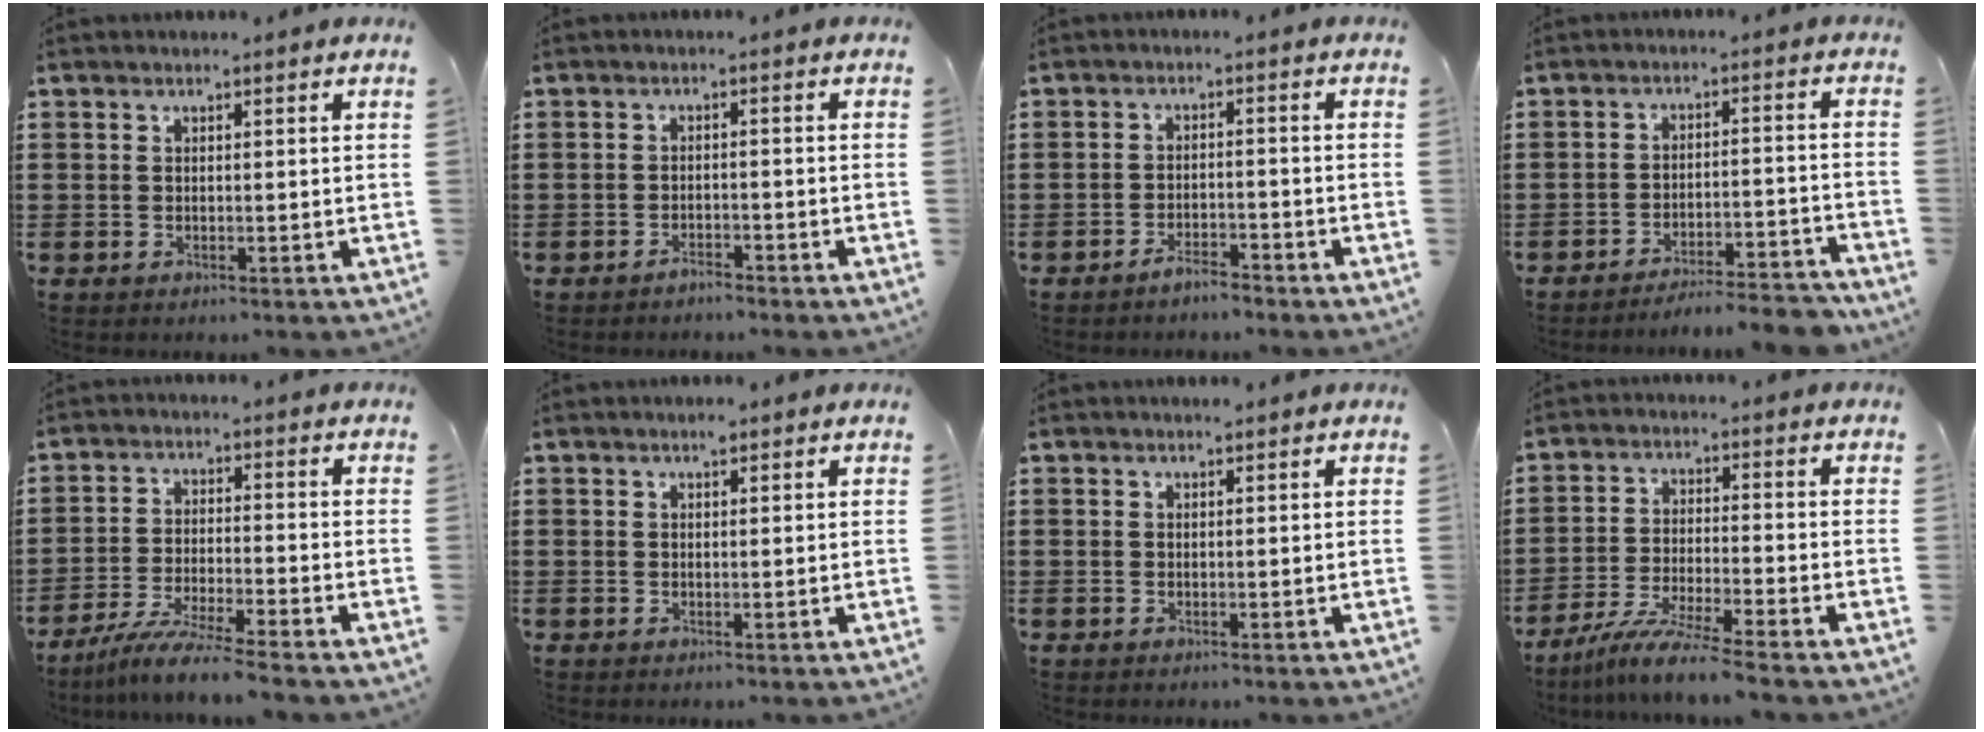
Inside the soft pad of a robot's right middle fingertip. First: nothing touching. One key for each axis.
{"total": 1.5, "fx": -1.5, "fy": 0.1, "fz": 0.4, "tx": -0.013, "ty": -0.001, "tz": -0.028}
{"total": 2.6, "fx": -2.5, "fy": 0.2, "fz": 0.9, "tx": -0.018, "ty": 0.002, "tz": -0.048}
{"total": 4.9, "fx": -4.7, "fy": -0.1, "fz": 1.4, "tx": -0.025, "ty": -0.006, "tz": -0.093}
{"total": 6.3, "fx": -5.6, "fy": -0.6, "fz": 2.8, "tx": -0.062, "ty": -0.022, "tz": -0.108}
{"total": 1.1, "fx": 0.7, "fy": 0.6, "fz": 0.5, "tx": -0.004, "ty": 0.001, "tz": 0.010}
{"total": 0.0}
{"total": 7.0, "fx": -6.1, "fy": -0.7, "fz": 3.3, "tx": -0.069, "ty": -0.021, "tz": -0.117}